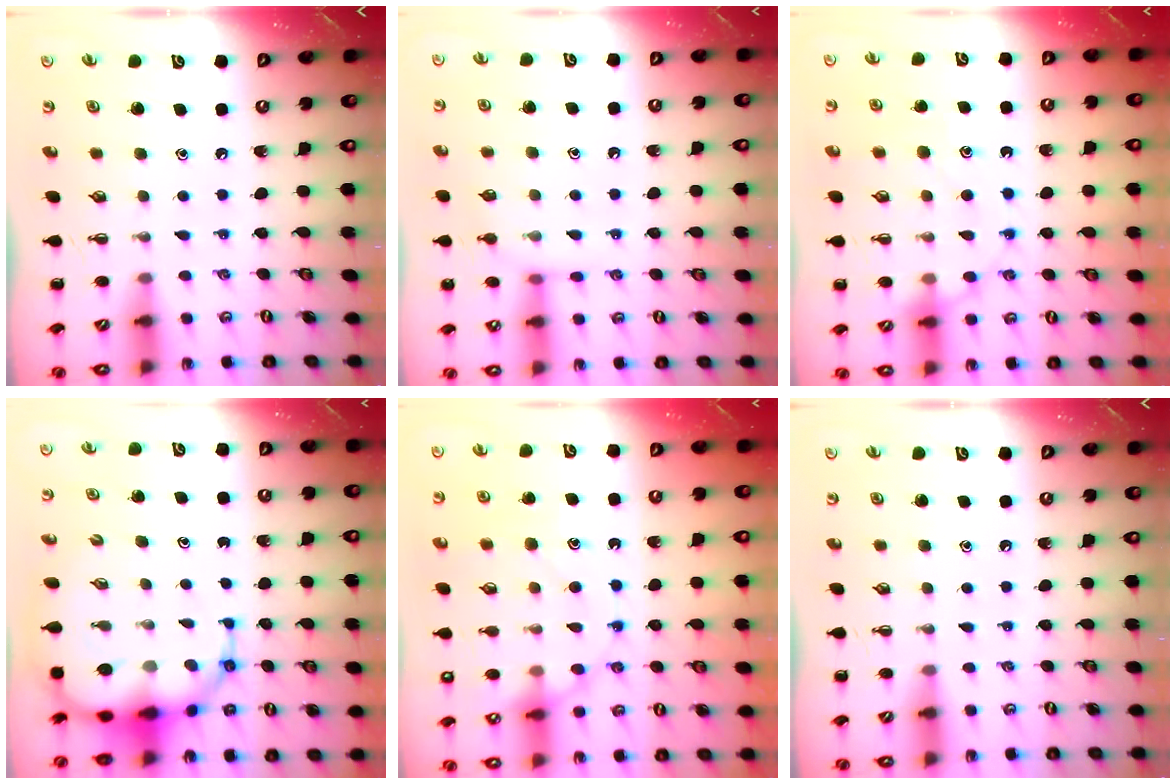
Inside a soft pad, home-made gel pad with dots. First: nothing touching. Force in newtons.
{"total": 6.3, "press": 6.0, "slide": 1.8}
{"total": 12.5, "press": 12.5, "slide": 0.9}
{"total": 10.9, "press": 10.5, "slide": 2.9}
{"total": 14.2, "press": 14.2, "slide": 0.8}
{"total": 0.0}